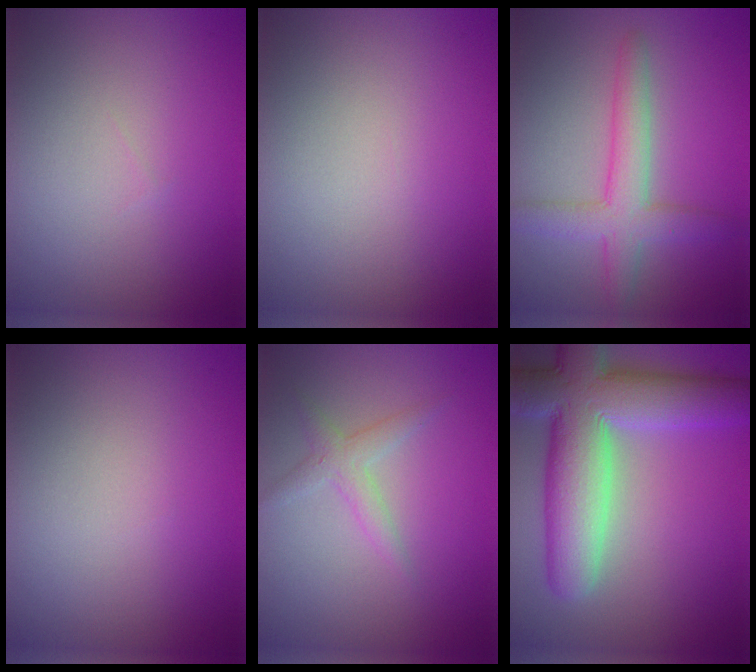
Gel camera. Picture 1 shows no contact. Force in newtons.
{"total": 0.0}
{"total": 4.5, "press": 4.5, "slide": 0.2}
{"total": 0.0}
{"total": 1.8, "press": 1.8, "slide": 0.0}
{"total": 11.1, "press": 11.0, "slide": 1.0}